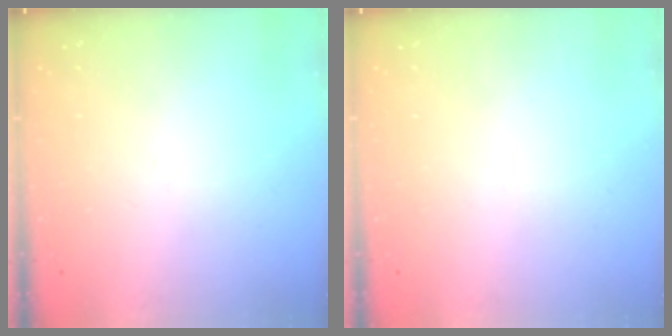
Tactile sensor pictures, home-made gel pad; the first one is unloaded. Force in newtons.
{"total": 1.7, "press": 1.7, "slide": 0.1}